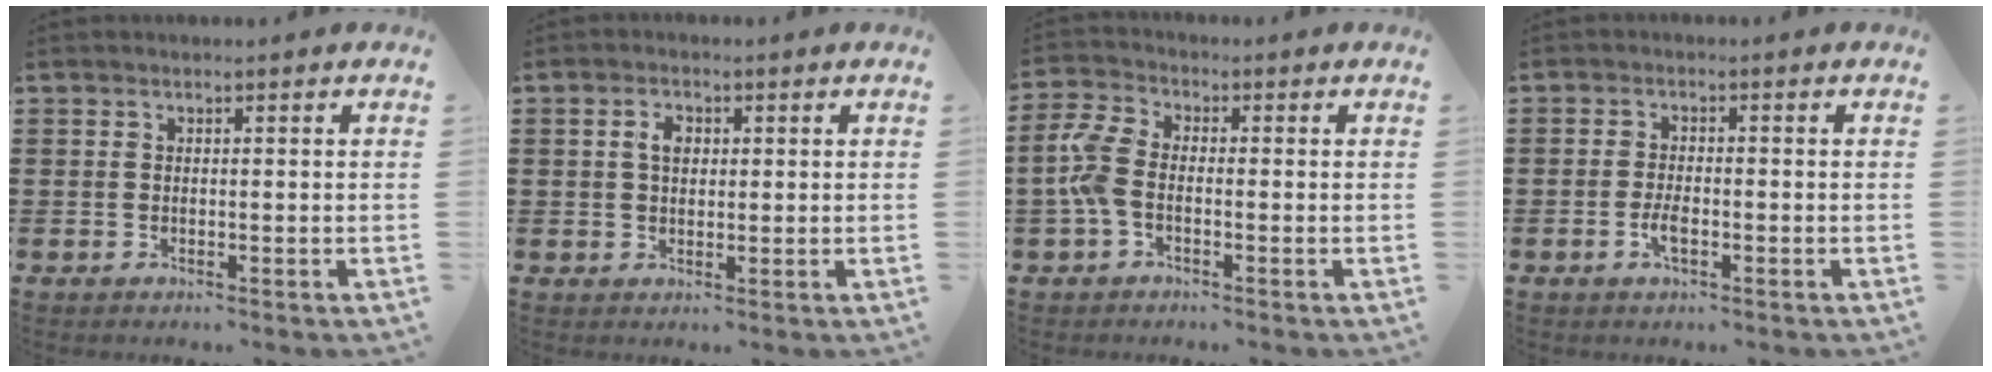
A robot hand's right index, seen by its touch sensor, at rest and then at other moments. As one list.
[{"total": 2.9, "force": [0.5, 1.9, 2.2], "torque": [-0.048, 0.011, 0.007]}, {"total": 5.1, "force": [-1.3, 2.8, 4.0], "torque": [-0.115, -0.003, -0.035]}, {"total": 2.9, "force": [-1.1, 0.9, 2.5], "torque": [-0.053, -0.004, -0.022]}]